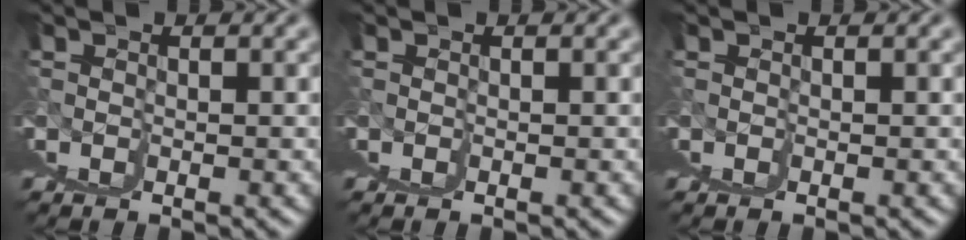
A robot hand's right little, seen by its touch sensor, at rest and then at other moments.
{"total": 0.0}
{"total": 0.0}